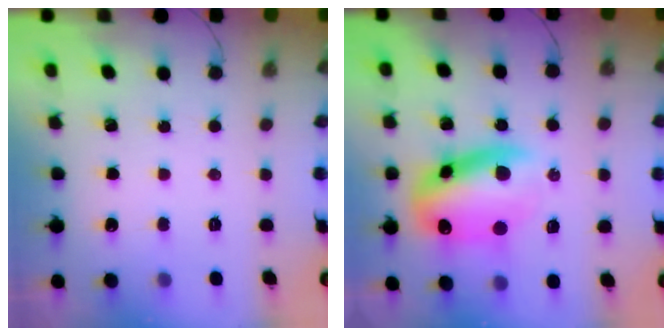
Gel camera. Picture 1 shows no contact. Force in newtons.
{"total": 13.9, "press": 13.7, "slide": 2.5}